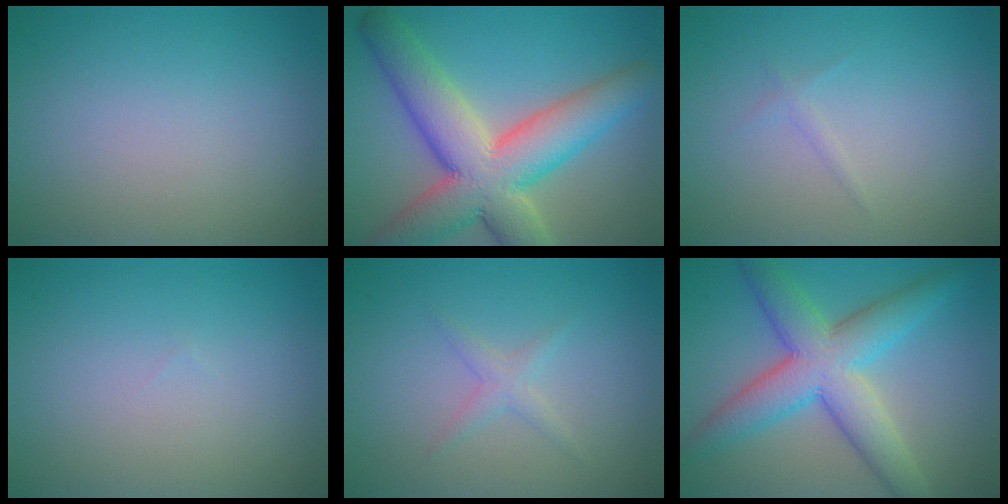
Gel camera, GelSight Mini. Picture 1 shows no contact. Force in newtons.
{"total": 10.7, "press": 10.7, "slide": 0.8}
{"total": 1.2, "press": 1.2, "slide": 0.2}
{"total": 0.0}
{"total": 1.3, "press": 1.3, "slide": 0.1}
{"total": 7.7, "press": 7.7, "slide": 0.3}